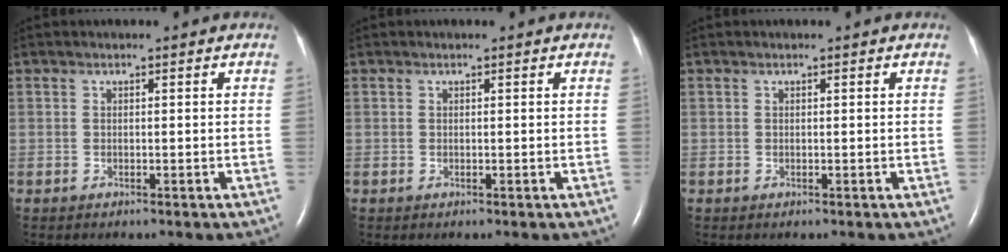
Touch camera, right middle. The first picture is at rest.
{"total": 0.0}
{"total": 0.0}